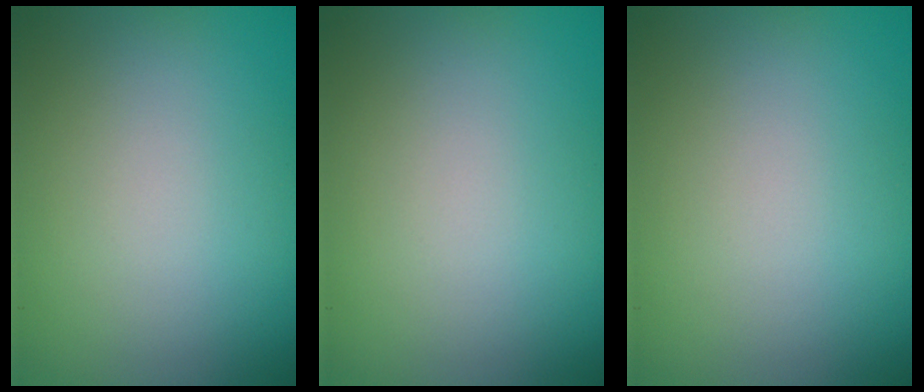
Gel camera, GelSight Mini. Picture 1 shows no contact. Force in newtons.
{"total": 0.0}
{"total": 0.0}